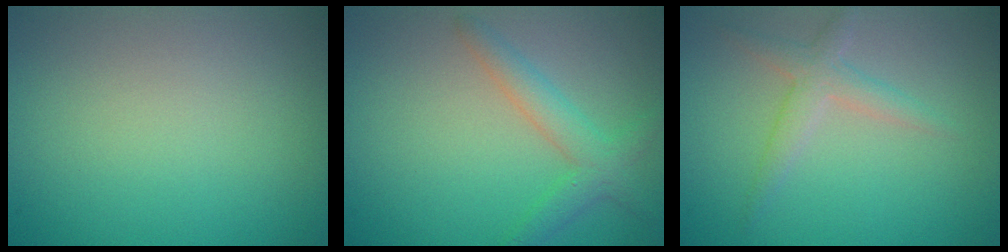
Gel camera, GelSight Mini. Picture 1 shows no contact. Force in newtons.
{"total": 2.9, "press": 2.9, "slide": 0.1}
{"total": 2.2, "press": 2.2, "slide": 0.1}